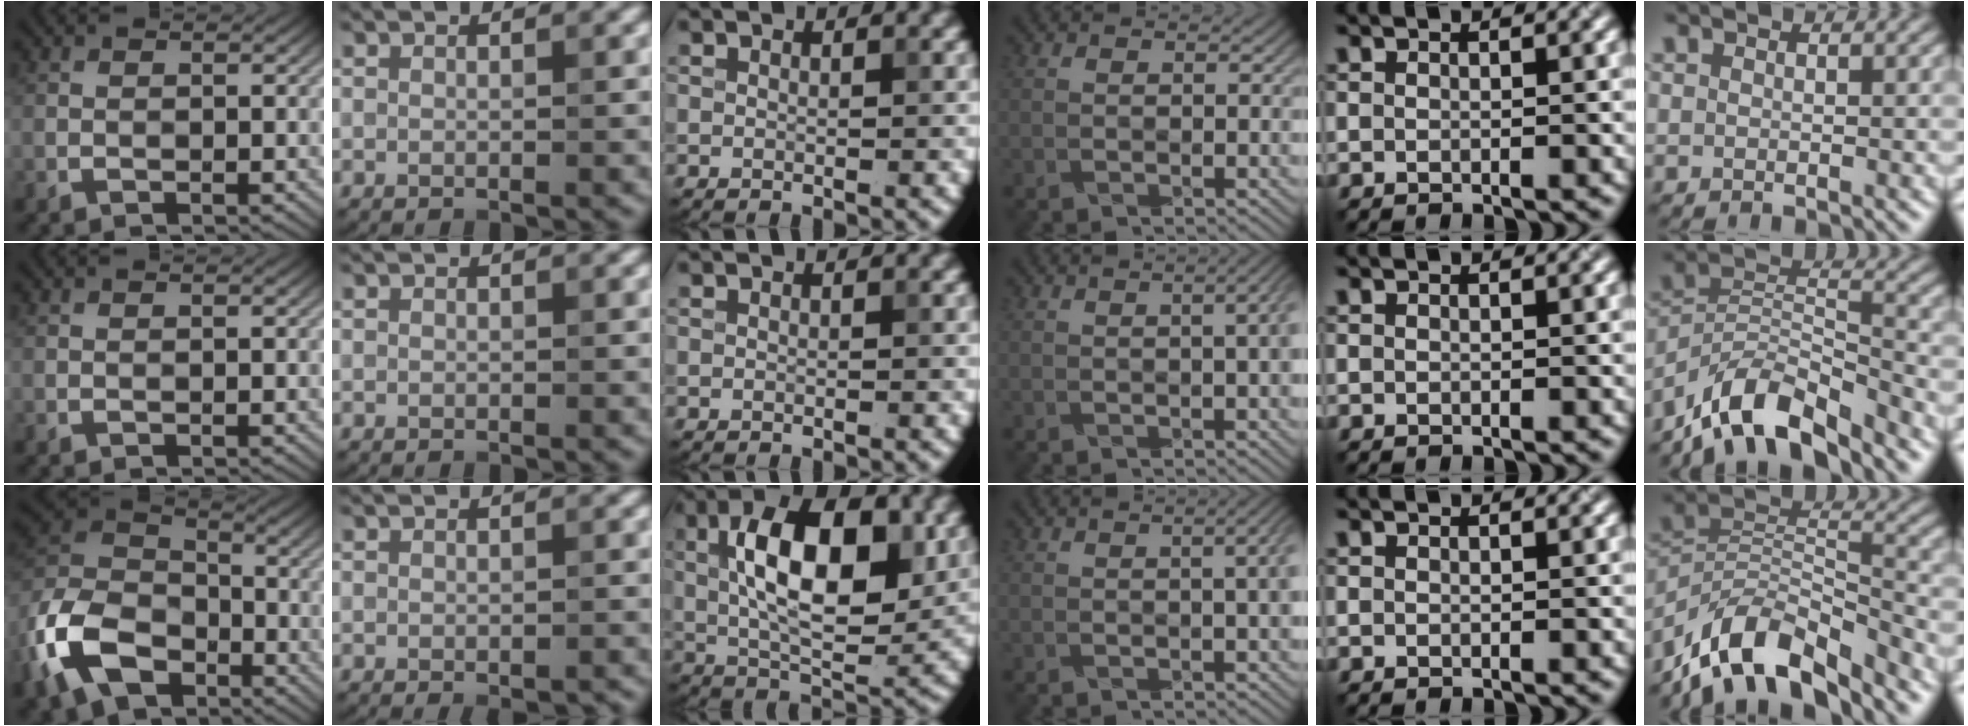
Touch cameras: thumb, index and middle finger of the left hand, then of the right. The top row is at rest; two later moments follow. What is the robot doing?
{"motion": "wrap", "object": "ribbon"}